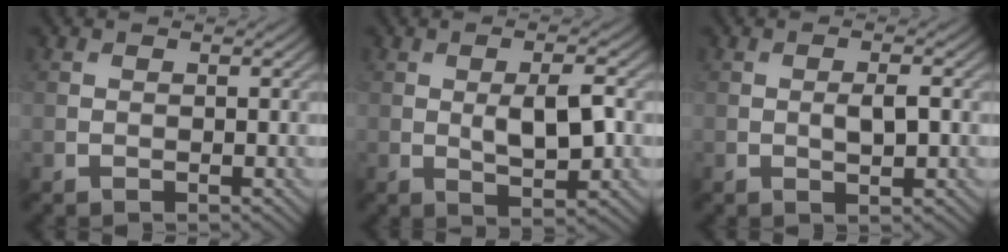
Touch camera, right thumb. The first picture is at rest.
{"total": 5.5, "force": [0.0, 2.0, 5.1], "torque": [-0.092, -0.001, 0.001]}
{"total": 2.5, "force": [-0.1, 0.8, 2.3], "torque": [-0.048, -0.001, 0.000]}